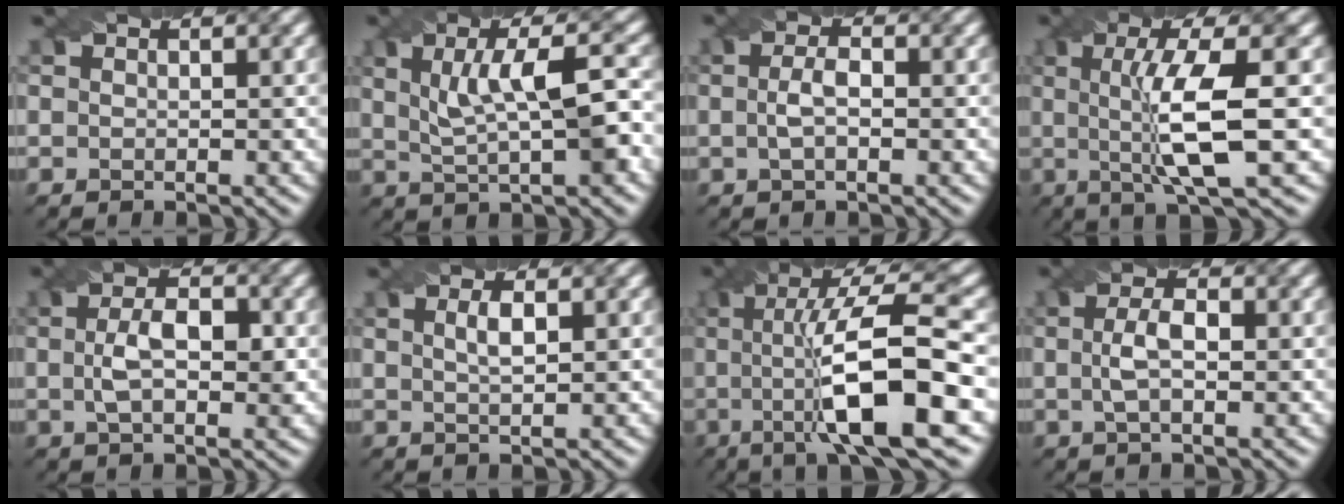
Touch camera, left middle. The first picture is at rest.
{"total": 6.9, "force": [1.3, 2.0, 6.5], "torque": [-0.105, 0.009, 0.023]}
{"total": 2.1, "force": [-0.2, 0.8, 1.9], "torque": [-0.044, 0.002, -0.005]}
{"total": 8.1, "force": [0.2, 1.6, 7.9], "torque": [-0.134, -0.002, 0.006]}
{"total": 4.4, "force": [0.1, 2.1, 3.9], "torque": [-0.075, 0.003, 0.001]}
{"total": 2.0, "force": [0.7, 0.6, 1.8], "torque": [-0.031, 0.004, 0.013]}
{"total": 11.7, "force": [-0.9, 2.6, 11.4], "torque": [-0.173, 0.009, -0.018]}
{"total": 2.9, "force": [0.1, 1.1, 2.7], "torque": [-0.060, 0.004, -0.002]}